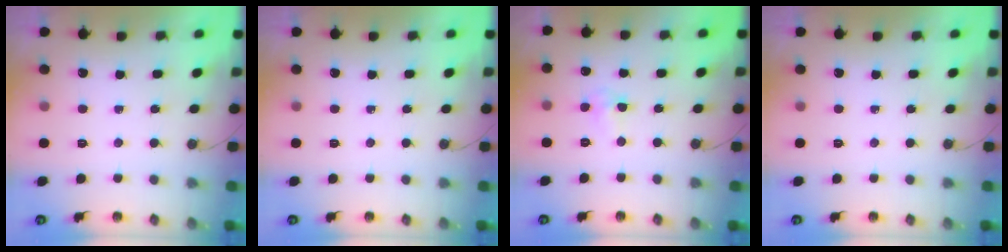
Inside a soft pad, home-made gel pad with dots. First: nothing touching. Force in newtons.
{"total": 0.0}
{"total": 3.7, "press": 3.7, "slide": 0.6}
{"total": 0.0}